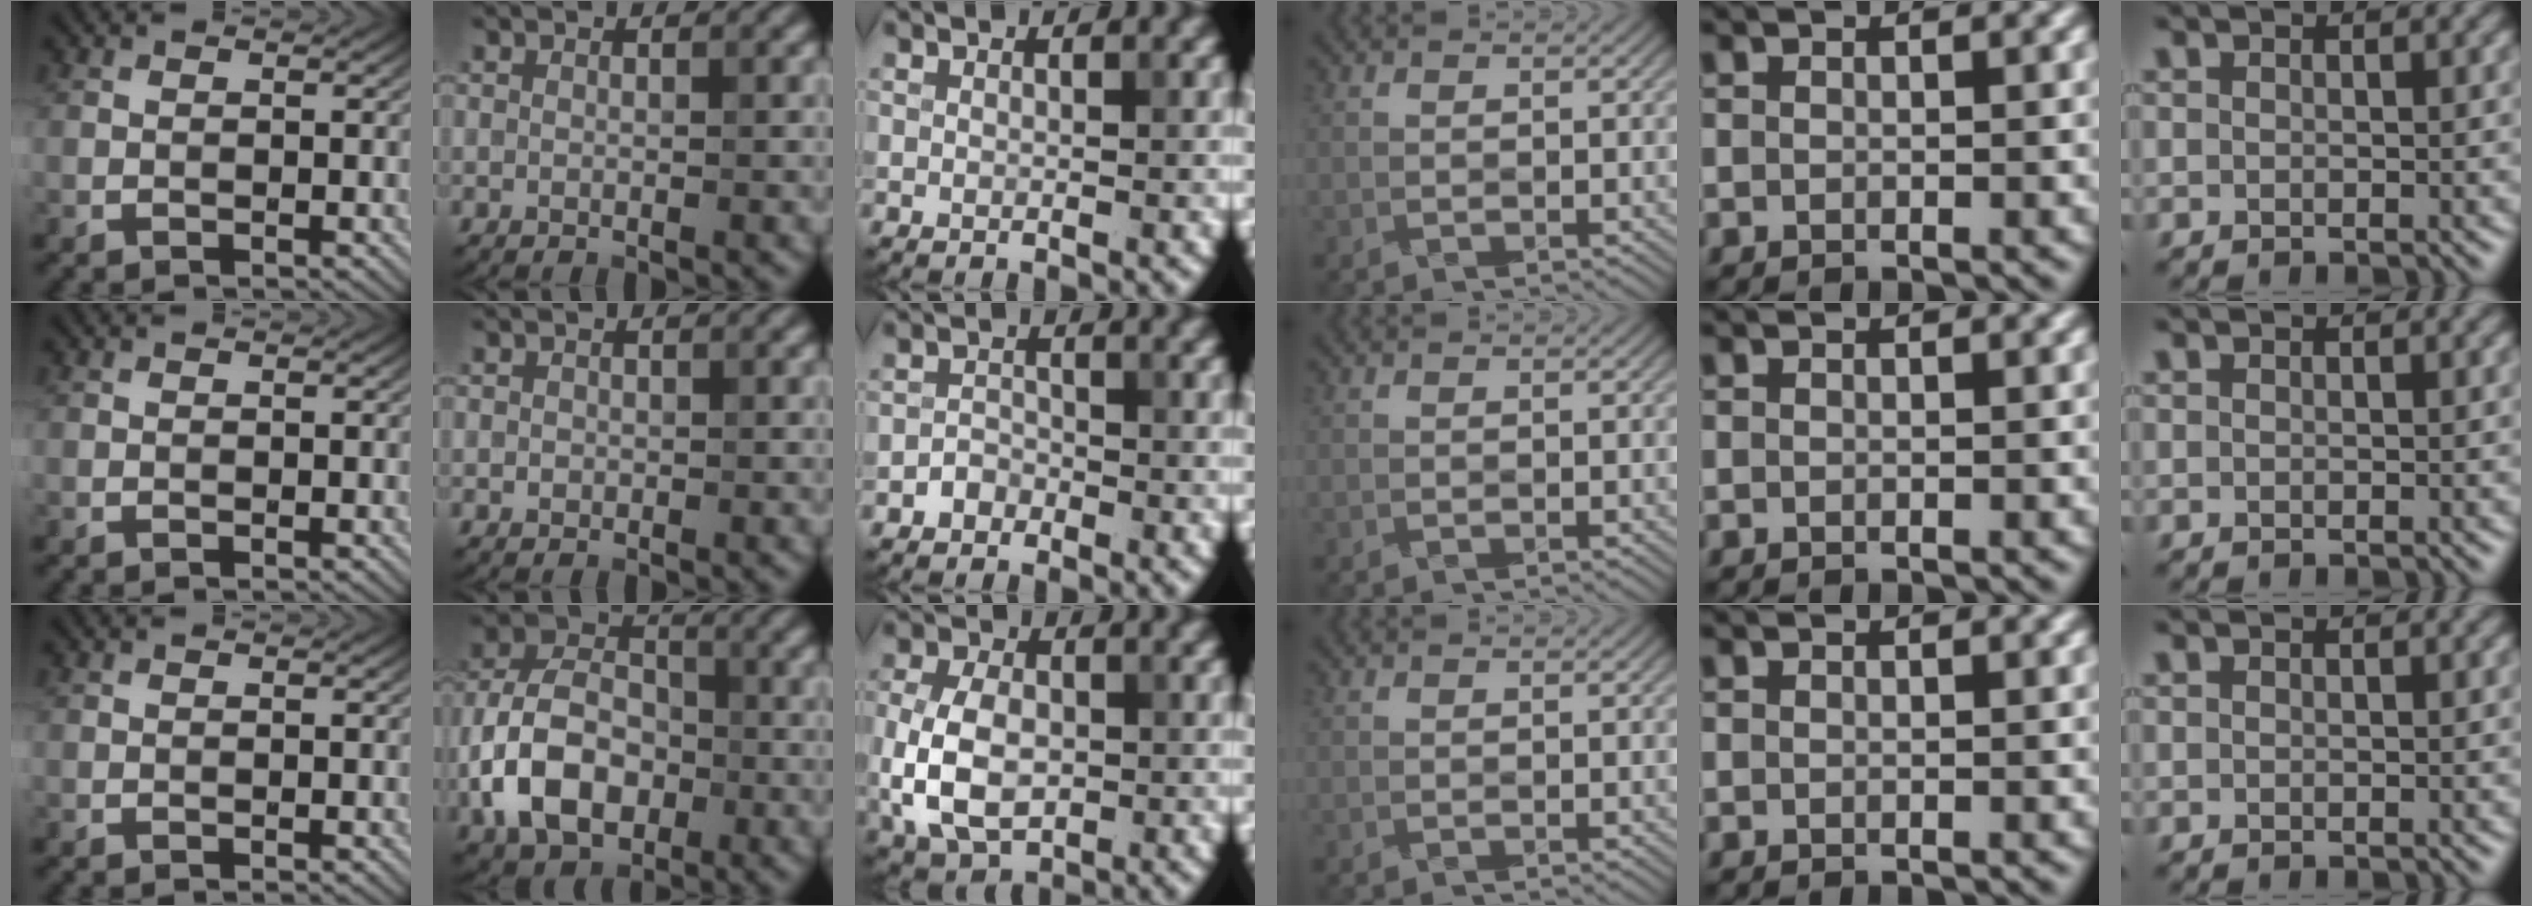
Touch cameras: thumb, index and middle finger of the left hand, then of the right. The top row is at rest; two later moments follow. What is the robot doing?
{"motion": "fold", "object": "origami paper"}